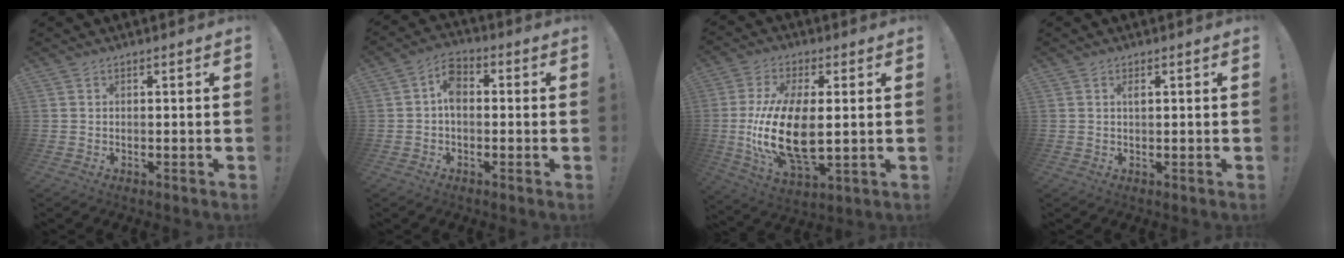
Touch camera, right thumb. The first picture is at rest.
{"total": 6.4, "force": [-0.1, 4.3, 4.7], "torque": [-0.072, 0.012, 0.002]}
{"total": 19.5, "force": [-0.4, 9.4, 17.1], "torque": [-0.336, -0.017, -0.001]}
{"total": 1.2, "force": [0.4, 0.4, 1.1], "torque": [-0.019, 0.002, 0.006]}